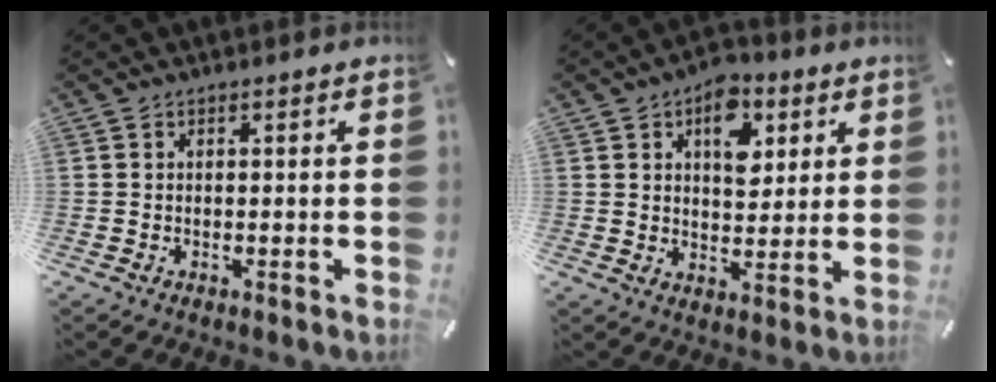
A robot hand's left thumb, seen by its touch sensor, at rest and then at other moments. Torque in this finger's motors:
{"motor_torque": [1.74, 1.65, 0.97, -0.97, 0.26]}